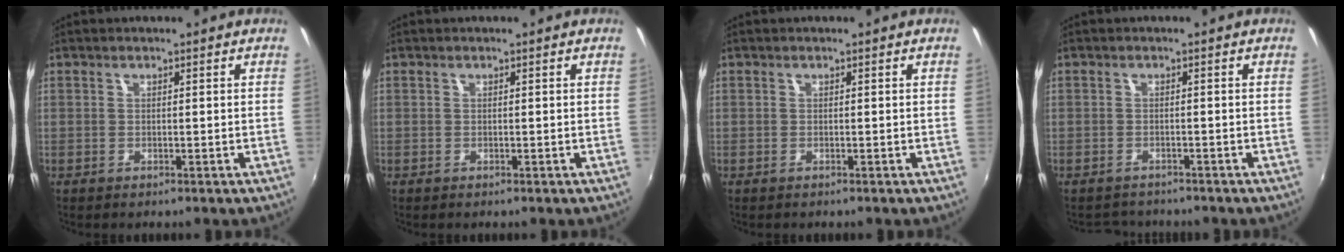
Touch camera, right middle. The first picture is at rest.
{"total": 0.0}
{"total": 0.0}
{"total": 3.9, "force": [-3.6, 1.4, 0.4], "torque": [-0.018, -0.005, -0.057]}